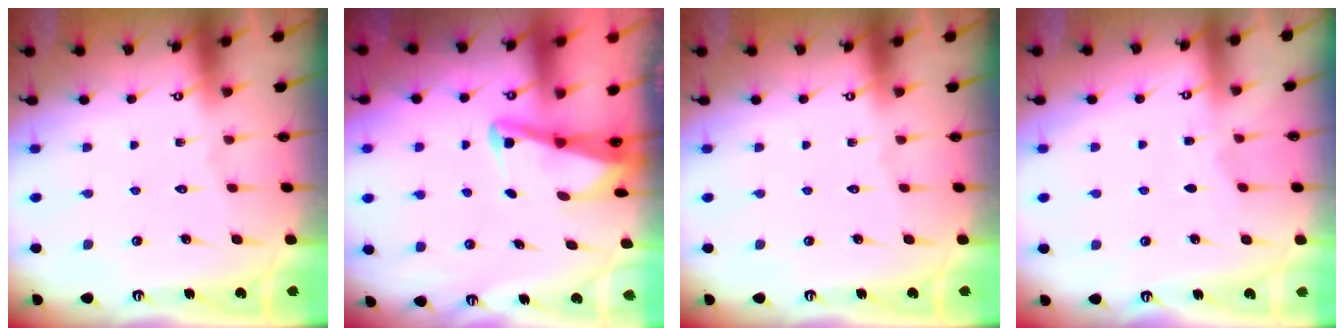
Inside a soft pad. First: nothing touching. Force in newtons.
{"total": 3.2, "press": 3.2, "slide": 0.3}
{"total": 0.0}
{"total": 2.9, "press": 2.9, "slide": 0.3}